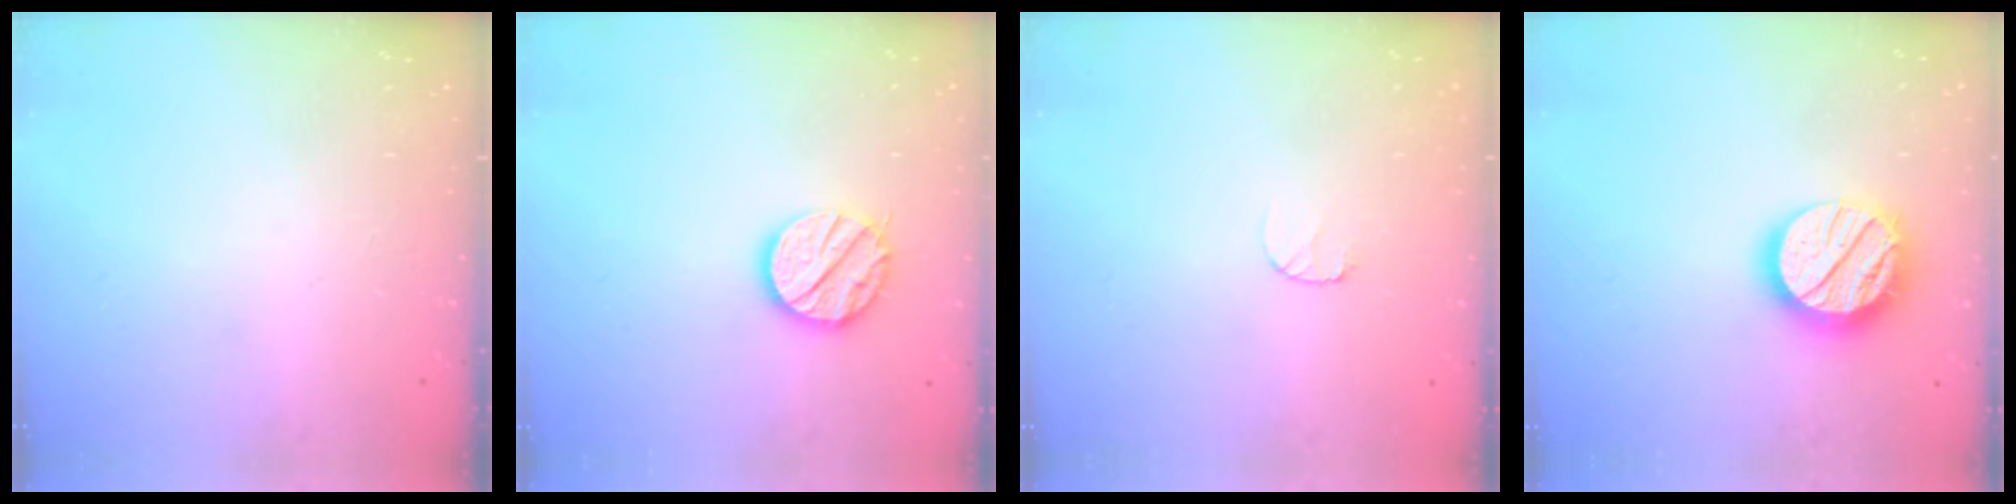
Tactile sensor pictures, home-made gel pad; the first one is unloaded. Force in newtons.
{"total": 12.6, "press": 12.6, "slide": 0.8}
{"total": 3.4, "press": 3.3, "slide": 0.3}
{"total": 17.3, "press": 17.2, "slide": 1.4}